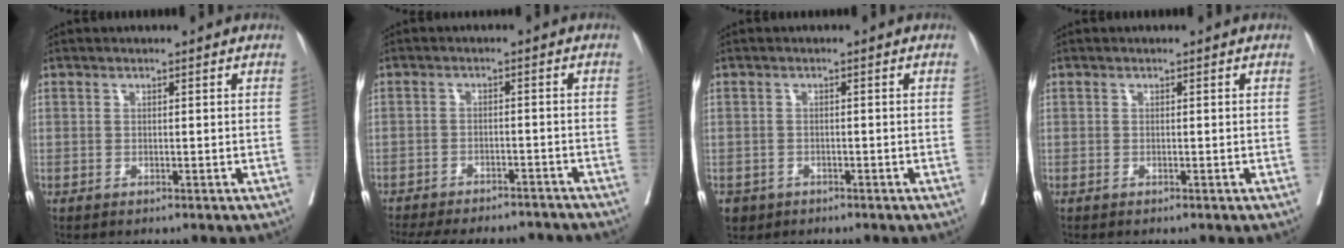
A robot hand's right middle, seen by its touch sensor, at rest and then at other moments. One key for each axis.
{"total": 18.0, "fx": -16.1, "fy": 4.8, "fz": 6.3, "tx": -0.155, "ty": -0.015, "tz": -0.213}
{"total": 2.7, "fx": -1.7, "fy": 2.1, "fz": 0.2, "tx": -0.004, "ty": 0.004, "tz": -0.029}
{"total": 0.0}